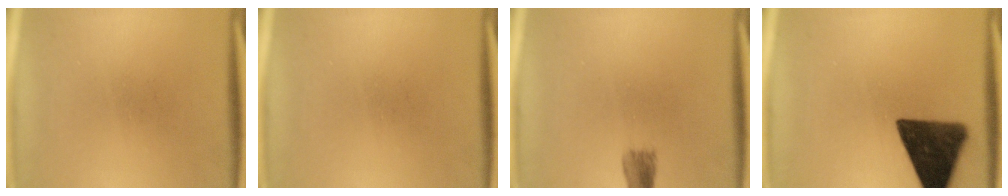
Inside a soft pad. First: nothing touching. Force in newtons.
{"total": 0.0}
{"total": 2.5}
{"total": 14.4}